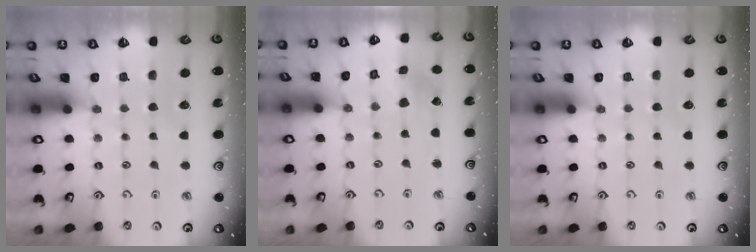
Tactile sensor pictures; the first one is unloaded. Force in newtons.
{"total": 0.9, "press": 0.9, "slide": 0.1}
{"total": 0.0}